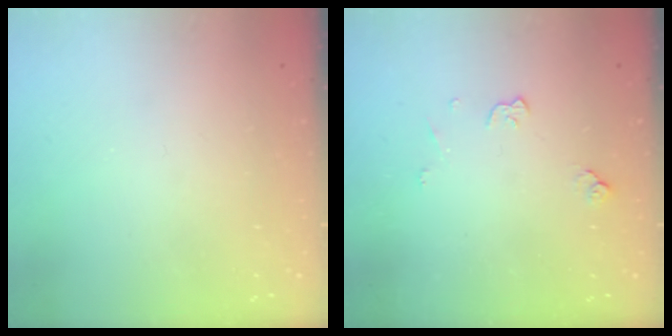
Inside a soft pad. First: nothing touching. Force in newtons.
{"total": 4.8, "press": 4.7, "slide": 0.7}